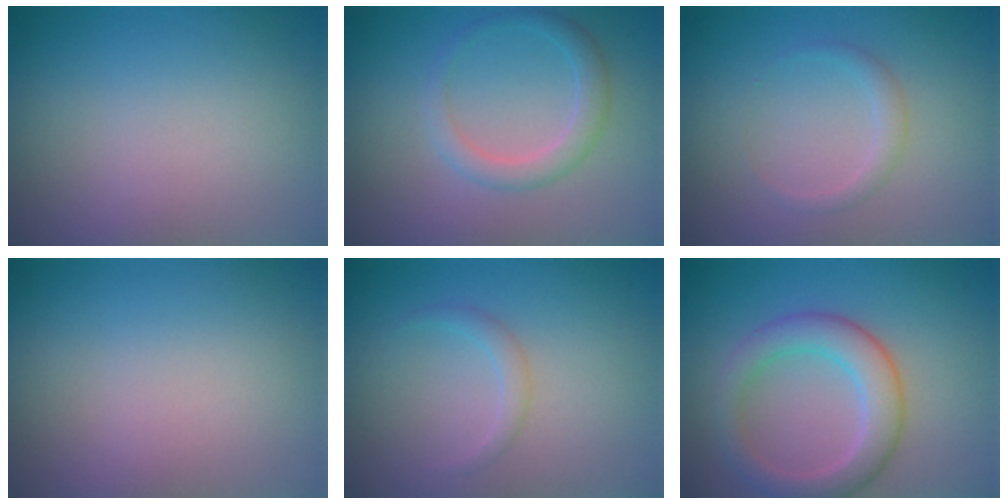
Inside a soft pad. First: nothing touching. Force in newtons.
{"total": 2.2, "press": 2.2, "slide": 0.2}
{"total": 1.2, "press": 1.2, "slide": 0.1}
{"total": 0.0}
{"total": 1.1, "press": 1.1, "slide": 0.0}
{"total": 4.4, "press": 4.4, "slide": 0.3}